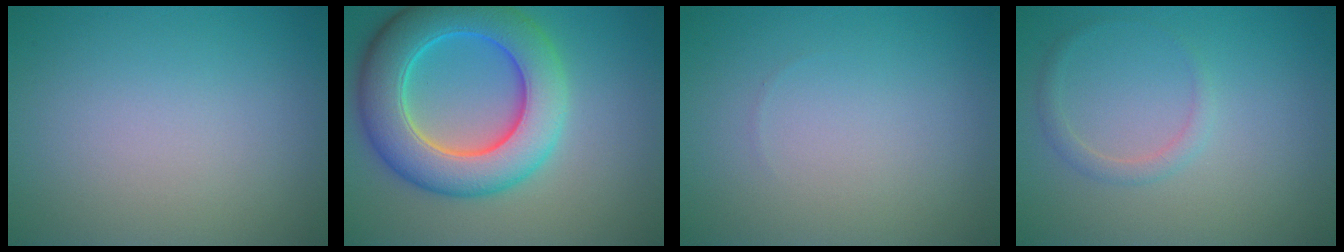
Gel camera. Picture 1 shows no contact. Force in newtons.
{"total": 9.6, "press": 9.6, "slide": 0.5}
{"total": 0.0}
{"total": 1.3, "press": 1.3, "slide": 0.1}